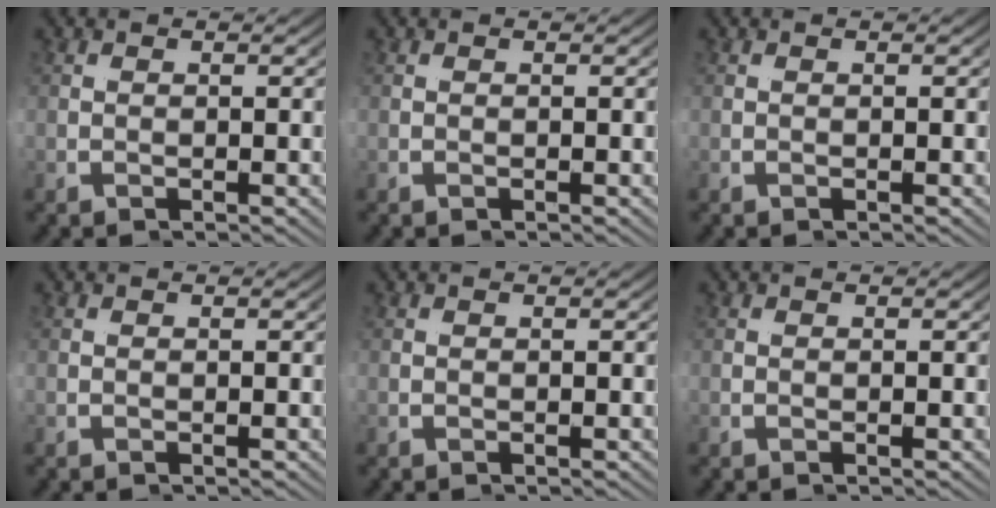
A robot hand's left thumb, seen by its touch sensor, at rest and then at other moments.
{"total": 0.0}
{"total": 0.0}
{"total": 0.0}
{"total": 0.0}
{"total": 0.0}